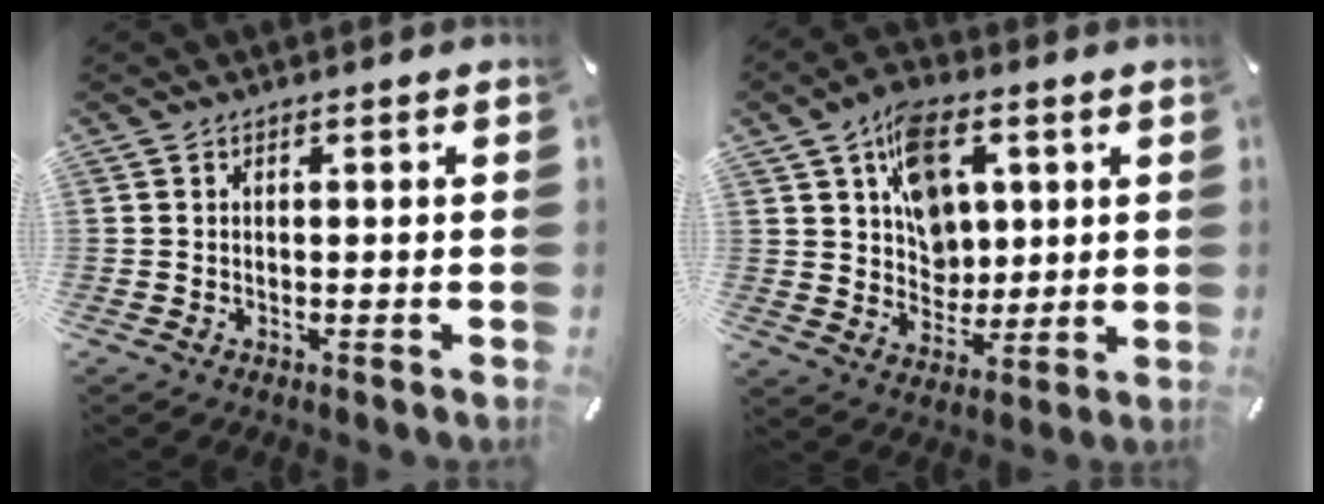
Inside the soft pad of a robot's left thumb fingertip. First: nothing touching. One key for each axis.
{"total": 11.7, "fx": 4.9, "fy": 8.8, "fz": 5.8, "tx": -0.100, "ty": -0.011, "tz": 0.094}